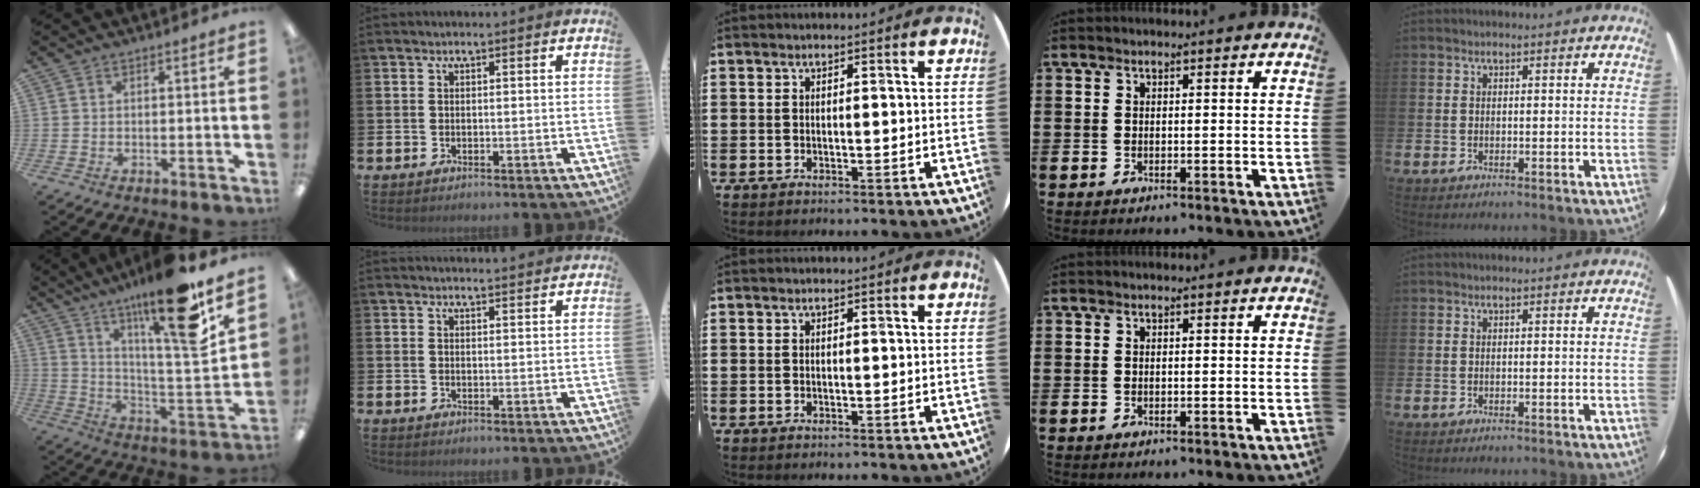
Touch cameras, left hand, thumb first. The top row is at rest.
{"thumb": {"total": 19.2, "force": [14.2, 1.3, 12.9], "torque": [-0.219, -0.095, 0.219]}, "index": {"total": 1.9, "force": [1.9, 0.0, -0.1], "torque": [0.008, -0.013, 0.033]}}